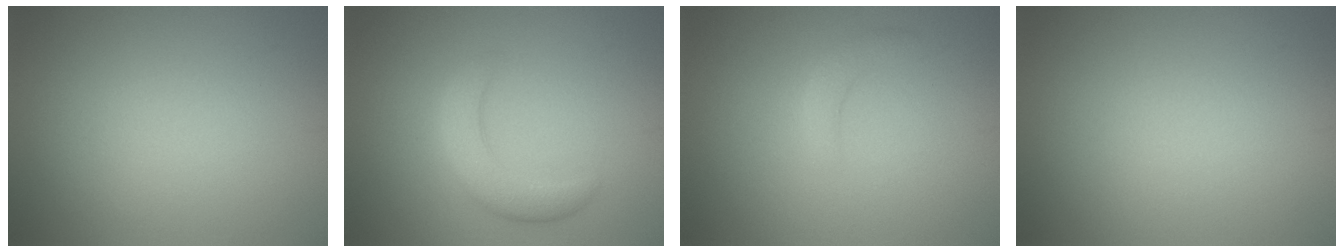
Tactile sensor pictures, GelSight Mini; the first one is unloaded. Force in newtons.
{"total": 3.5, "press": 3.5, "slide": 0.1}
{"total": 1.2, "press": 1.2, "slide": 0.1}
{"total": 0.0}